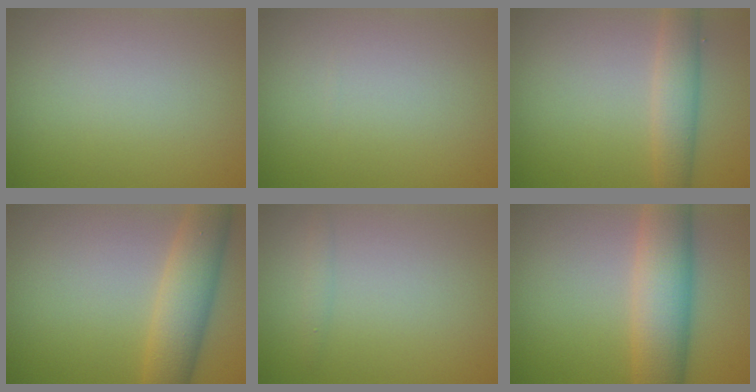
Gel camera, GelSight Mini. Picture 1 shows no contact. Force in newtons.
{"total": 0.0}
{"total": 3.4, "press": 3.4, "slide": 0.1}
{"total": 5.8, "press": 5.8, "slide": 0.1}
{"total": 0.8, "press": 0.8, "slide": 0.0}
{"total": 7.5, "press": 7.5, "slide": 0.1}